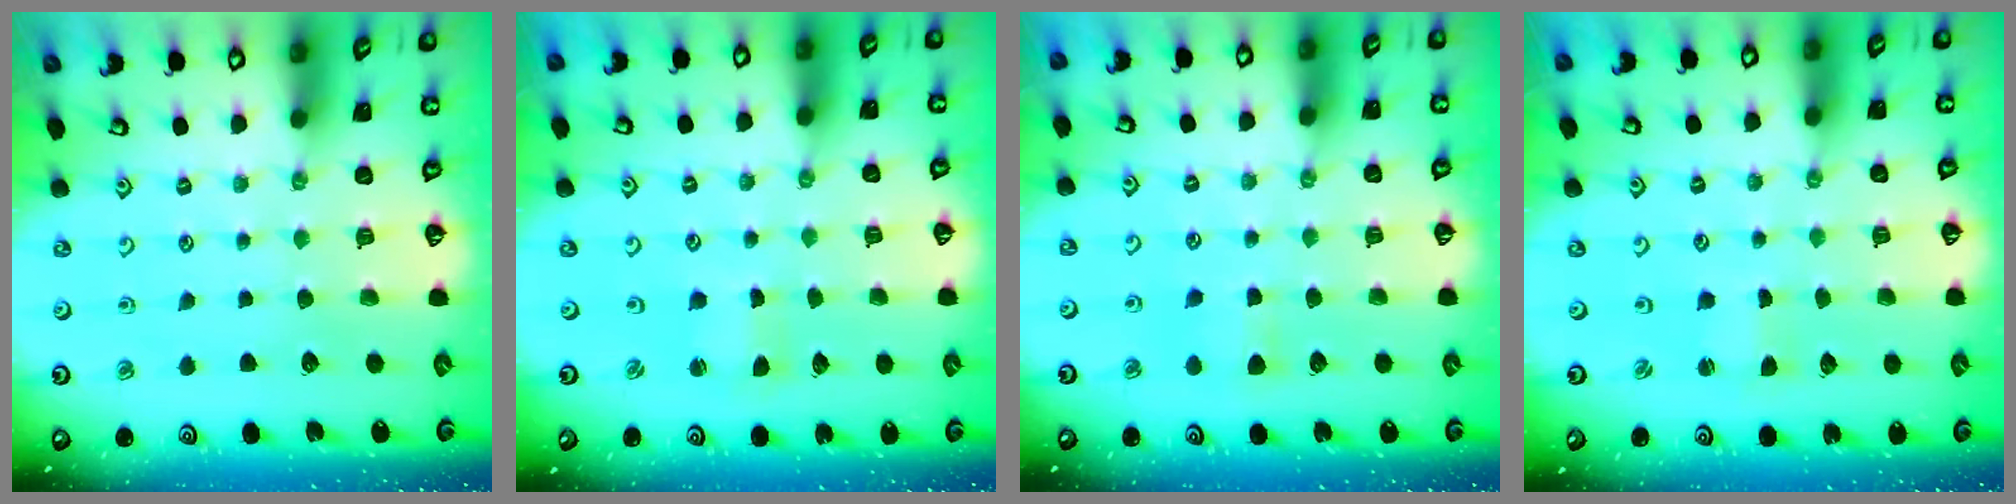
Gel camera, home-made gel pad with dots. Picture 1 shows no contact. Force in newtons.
{"total": 0.8, "press": 0.8, "slide": 0.2}
{"total": 4.5, "press": 4.4, "slide": 0.9}
{"total": 0.5, "press": 0.5, "slide": 0.1}